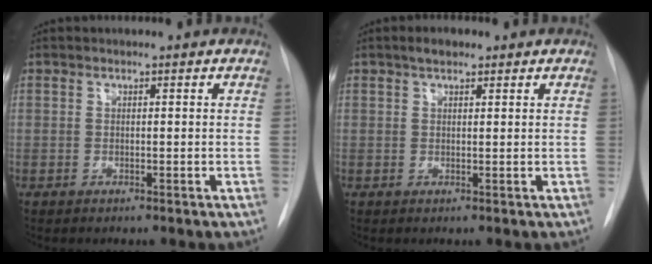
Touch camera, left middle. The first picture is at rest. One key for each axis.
{"total": 2.2, "fx": 1.6, "fy": 0.9, "fz": 1.3, "tx": -0.026, "ty": 0.007, "tz": 0.025}